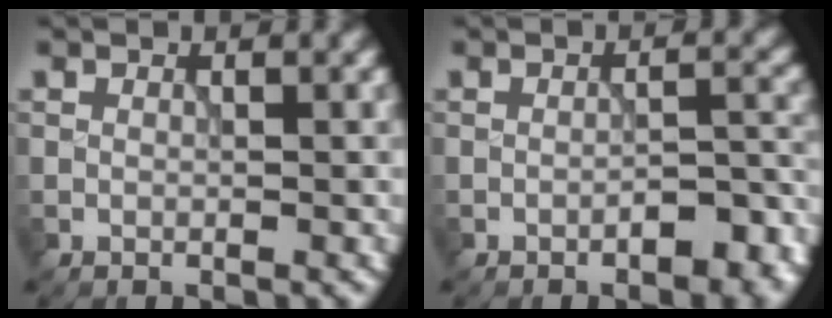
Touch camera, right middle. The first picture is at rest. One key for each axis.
{"total": 4.0, "fx": -2.2, "fy": 1.4, "fz": 3.1, "tx": -0.041, "ty": 0.005, "tz": -0.028}